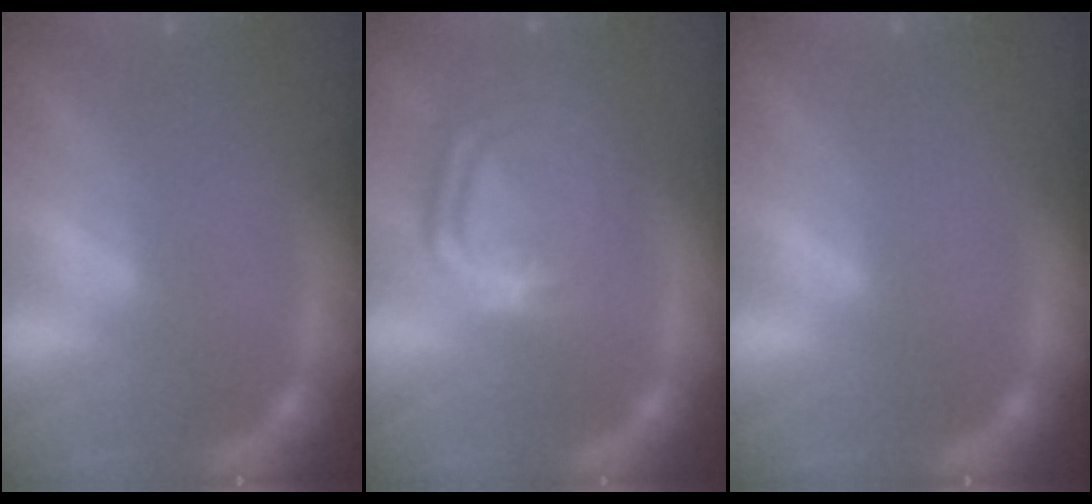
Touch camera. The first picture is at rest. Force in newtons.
{"total": 10.0}
{"total": 0.0}